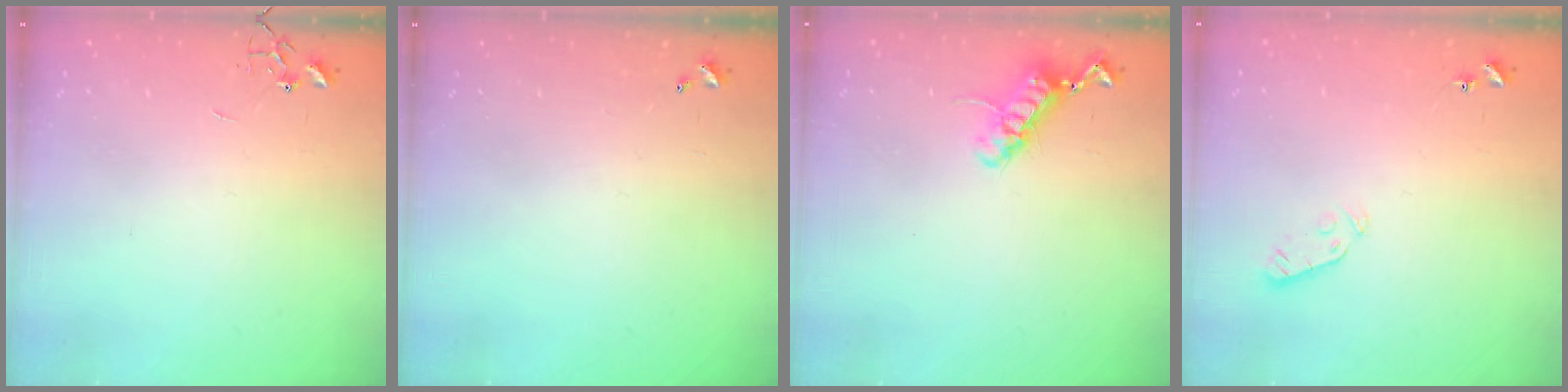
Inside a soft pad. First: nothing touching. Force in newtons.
{"total": 0.0}
{"total": 11.8, "press": 11.8, "slide": 1.2}
{"total": 3.8, "press": 3.7, "slide": 0.9}